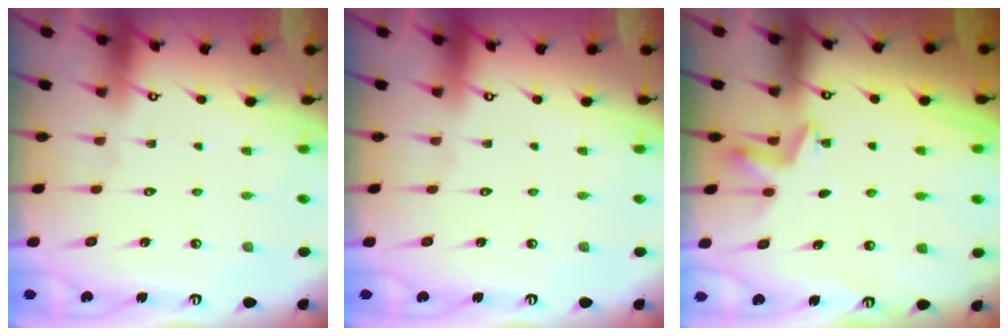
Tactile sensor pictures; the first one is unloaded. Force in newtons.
{"total": 0.0}
{"total": 3.8, "press": 3.7, "slide": 0.8}